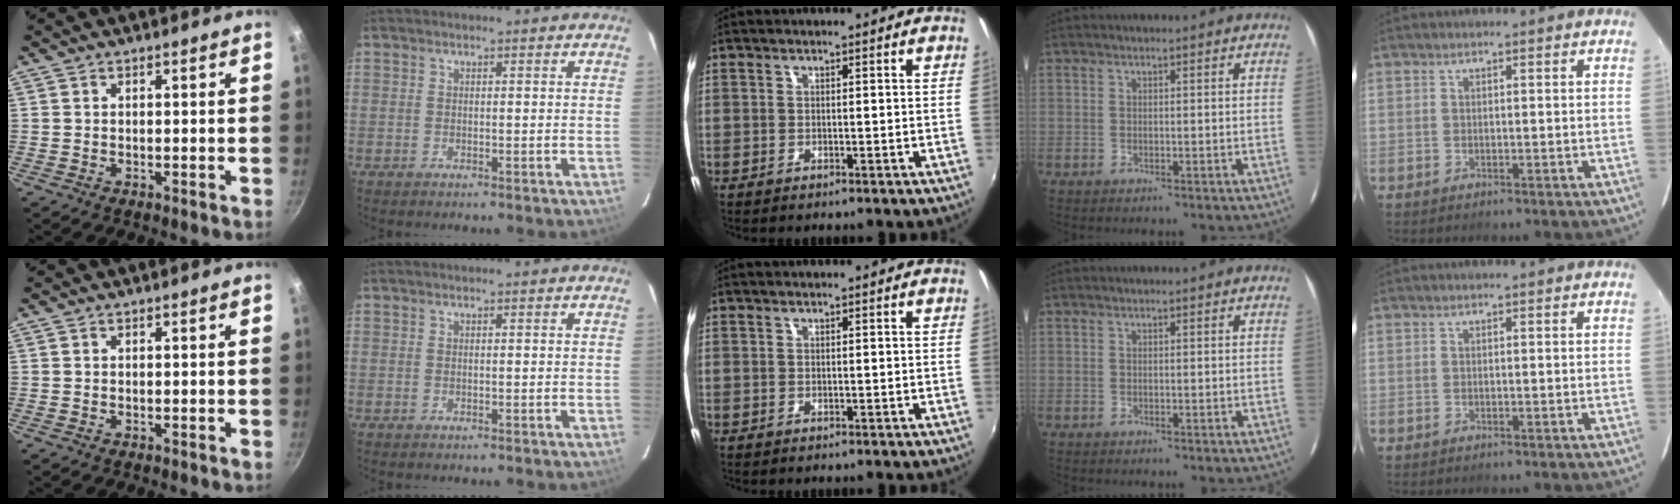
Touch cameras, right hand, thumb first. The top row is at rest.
{}